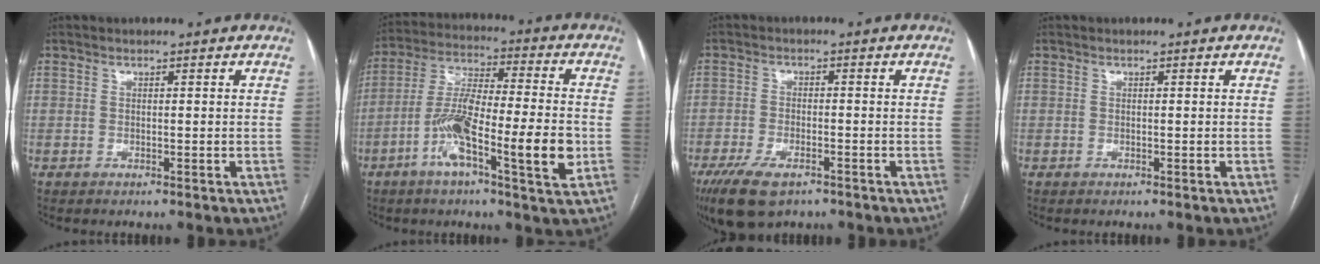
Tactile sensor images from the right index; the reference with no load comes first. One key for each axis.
{"total": 15.1, "fx": -4.8, "fy": 1.8, "fz": 14.2, "tx": -0.259, "ty": -0.002, "tz": -0.087}
{"total": 8.1, "fx": -5.3, "fy": 3.3, "fz": 5.1, "tx": -0.097, "ty": -0.013, "tz": -0.092}
{"total": 0.0}